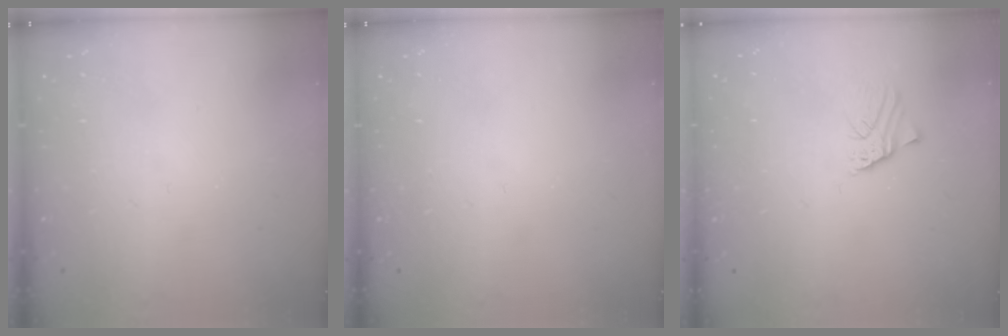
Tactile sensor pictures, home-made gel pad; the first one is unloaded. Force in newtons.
{"total": 0.0}
{"total": 1.4, "press": 1.4, "slide": 0.0}